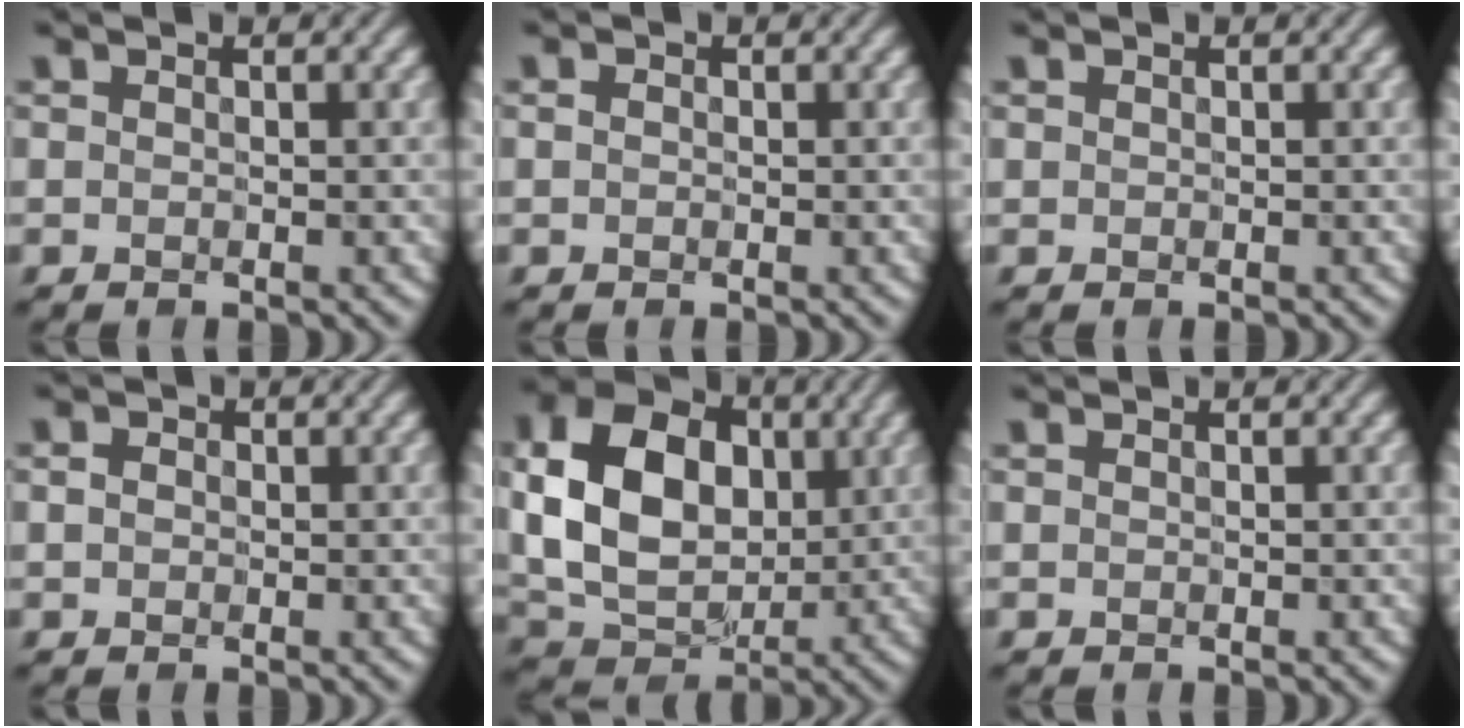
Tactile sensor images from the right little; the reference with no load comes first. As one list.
[{"total": 0.5, "force": [-0.2, 0.4, 0.1], "torque": [-0.004, 0.000, -0.003]}, {"total": 0.0}, {"total": 1.0, "force": [-0.3, 0.9, 0.3], "torque": [-0.008, 0.000, -0.007]}, {"total": 11.5, "force": [1.0, 8.3, 7.8], "torque": [-0.165, 0.007, 0.010]}, {"total": 0.0}]